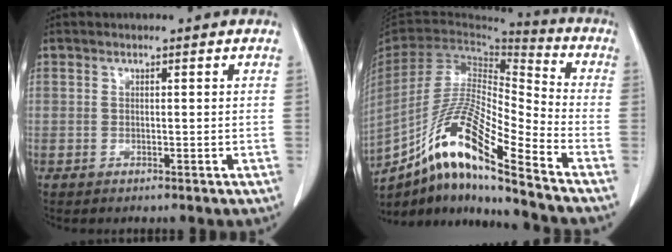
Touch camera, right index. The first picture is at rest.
{"total": 18.2, "force": [-12.4, 0.7, 13.3], "torque": [-0.273, -0.013, -0.230]}